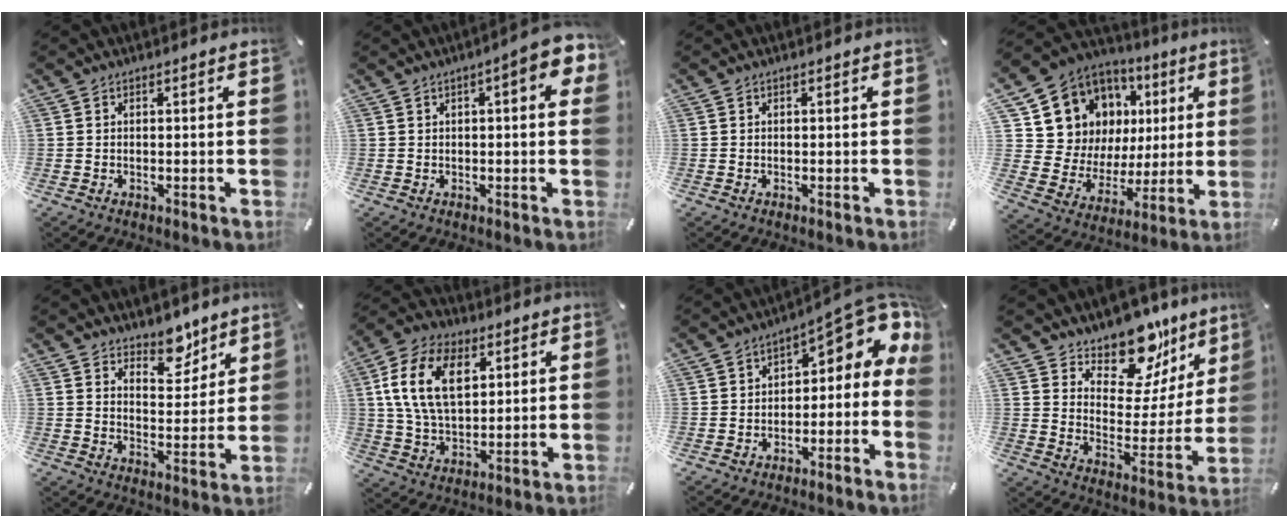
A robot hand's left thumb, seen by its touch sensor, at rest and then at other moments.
{"total": 7.1, "force": [2.4, 1.9, 6.4], "torque": [-0.088, -0.010, 0.035]}
{"total": 0.0}
{"total": 13.0, "force": [6.2, 11.2, 2.0], "torque": [-0.044, -0.062, 0.140]}
{"total": 8.2, "force": [7.0, 4.1, 1.3], "torque": [0.001, -0.061, 0.127]}
{"total": 14.5, "force": [4.6, 9.3, 10.1], "torque": [-0.221, 0.004, 0.080]}
{"total": 9.1, "force": [3.5, 4.8, 6.9], "torque": [-0.086, -0.032, 0.056]}
{"total": 14.5, "force": [12.3, 6.9, 3.4], "torque": [-0.050, -0.117, 0.219]}